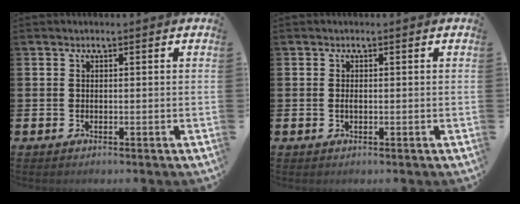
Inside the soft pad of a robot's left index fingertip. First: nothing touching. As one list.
[{"total": 0.6, "force": [-0.1, 0.3, 0.6], "torque": [-0.011, 0.001, -0.002]}]